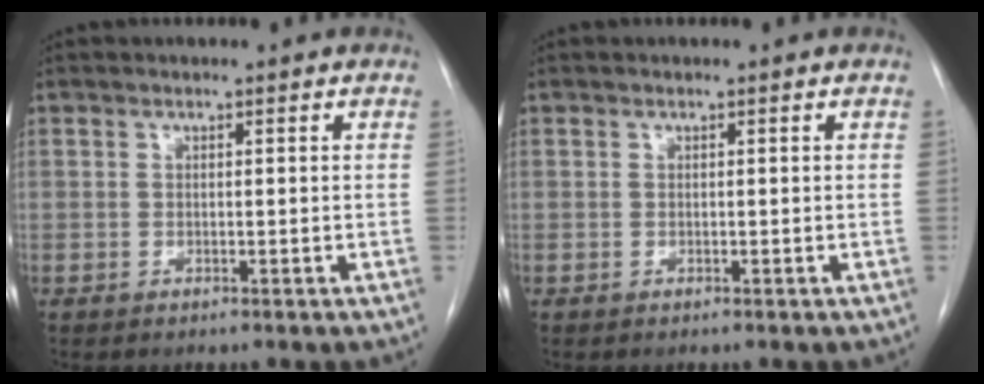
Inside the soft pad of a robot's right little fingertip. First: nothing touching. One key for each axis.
{"total": 0.0}